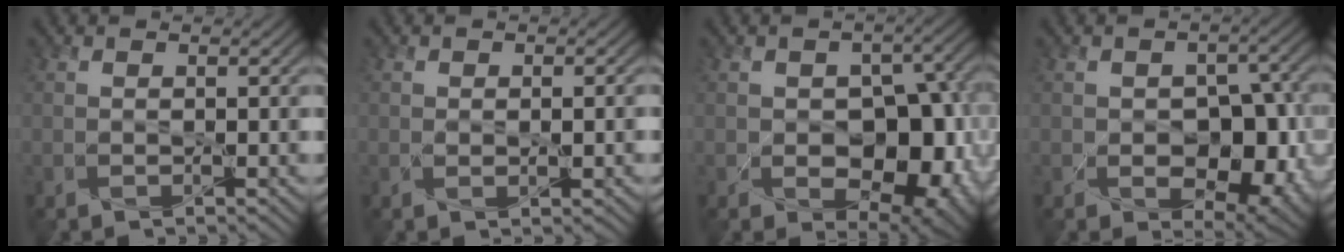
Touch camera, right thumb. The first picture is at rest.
{"total": 1.1, "force": [-0.1, 0.7, 0.8], "torque": [-0.016, -0.002, 0.001]}
{"total": 11.1, "force": [-2.0, 7.5, 8.0], "torque": [-0.111, -0.027, -0.012]}
{"total": 8.3, "force": [-1.6, 5.7, 5.9], "torque": [-0.089, -0.025, -0.011]}